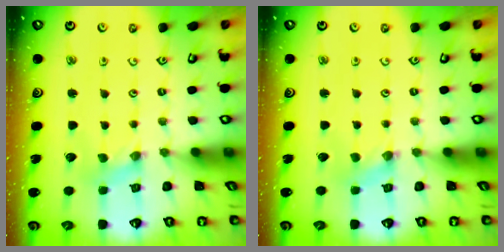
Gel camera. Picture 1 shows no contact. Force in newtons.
{"total": 0.0}